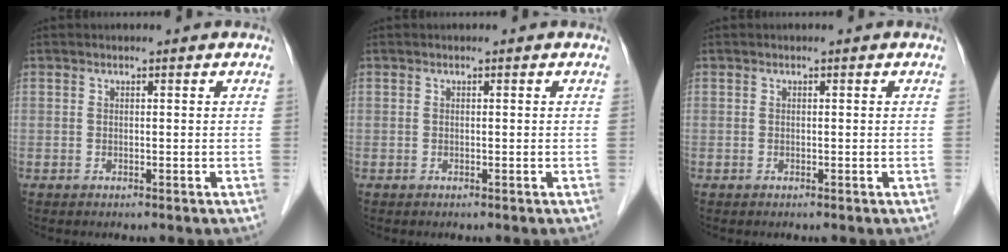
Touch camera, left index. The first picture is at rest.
{"total": 0.0}
{"total": 0.0}